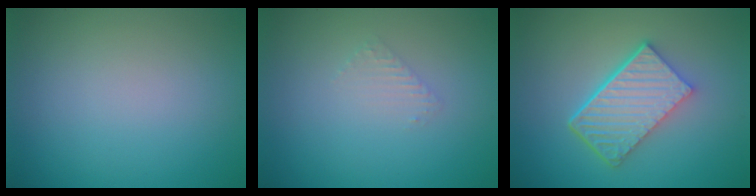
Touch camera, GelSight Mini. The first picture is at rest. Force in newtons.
{"total": 0.9, "press": 0.9, "slide": 0.2}
{"total": 6.4, "press": 4.4, "slide": 4.6}